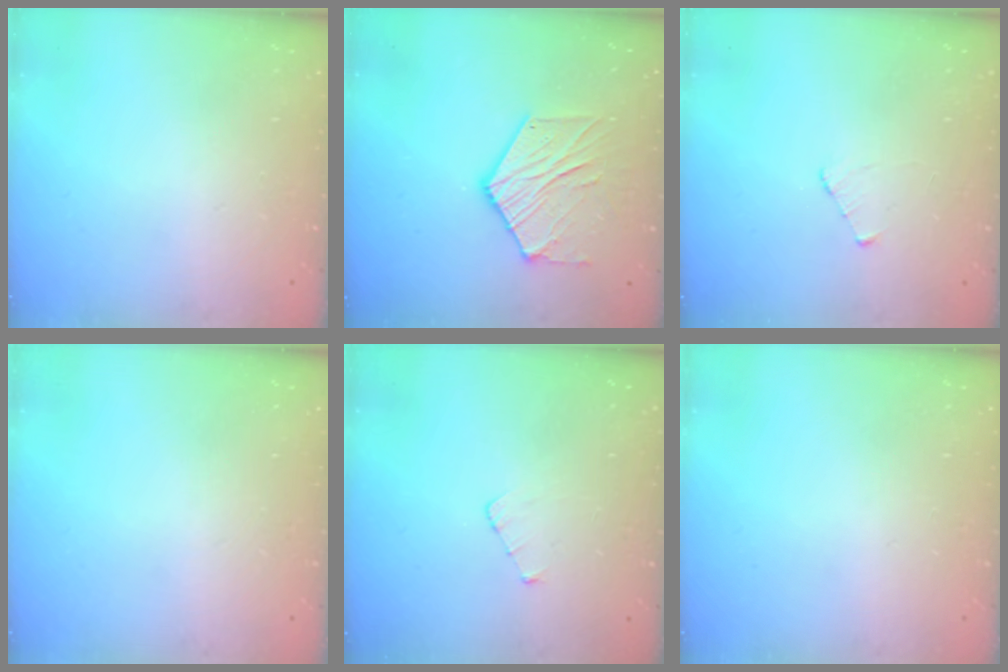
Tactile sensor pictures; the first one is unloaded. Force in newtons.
{"total": 11.4, "press": 11.4, "slide": 0.9}
{"total": 3.0, "press": 2.9, "slide": 0.3}
{"total": 0.0}
{"total": 3.5, "press": 3.5, "slide": 0.3}
{"total": 0.0}